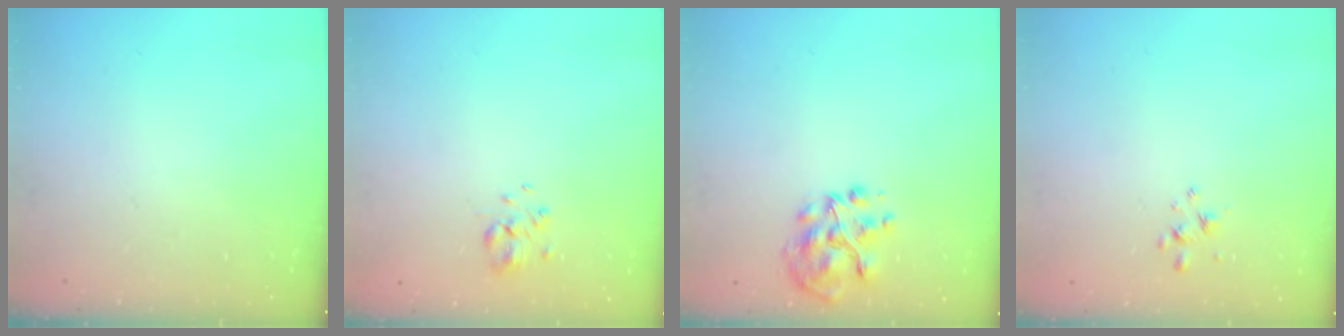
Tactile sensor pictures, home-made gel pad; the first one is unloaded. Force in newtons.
{"total": 3.7, "press": 3.6, "slide": 0.9}
{"total": 8.2, "press": 8.1, "slide": 1.2}
{"total": 2.7, "press": 2.5, "slide": 0.9}